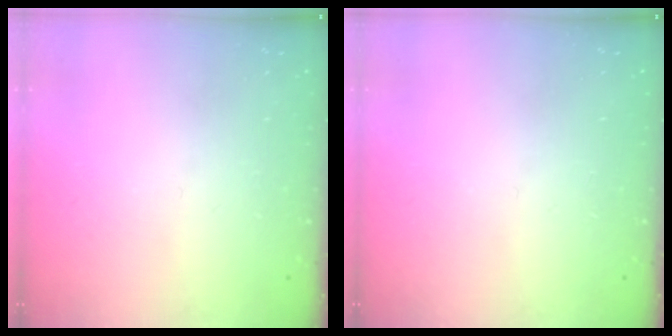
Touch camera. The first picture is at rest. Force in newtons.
{"total": 0.0}